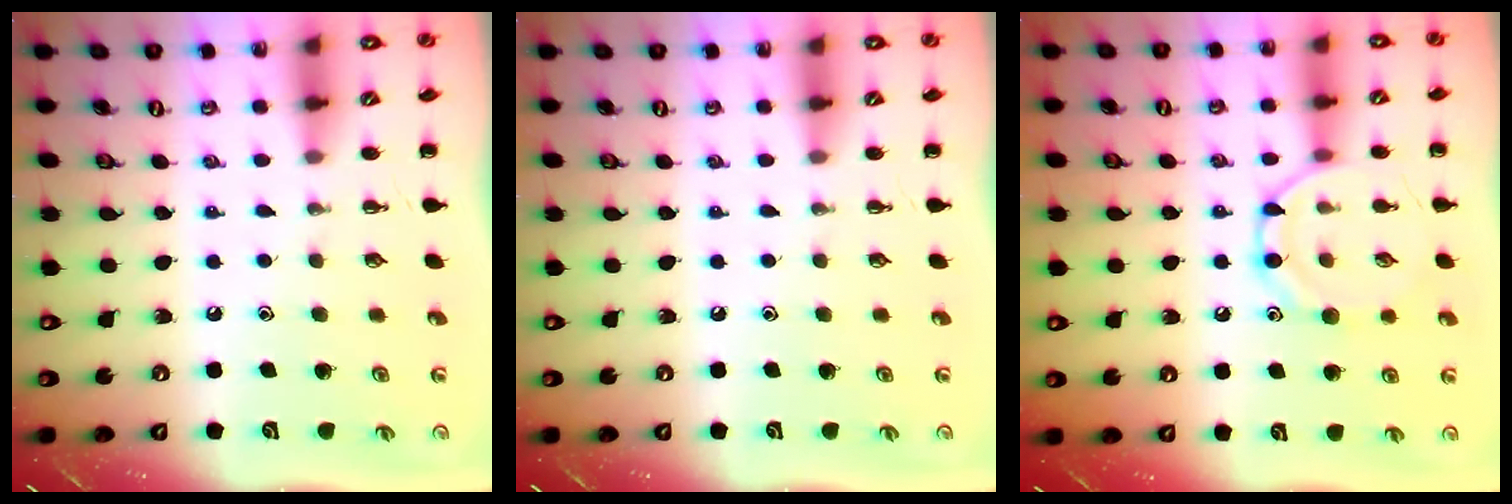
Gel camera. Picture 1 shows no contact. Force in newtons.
{"total": 0.0}
{"total": 11.4, "press": 11.3, "slide": 0.8}